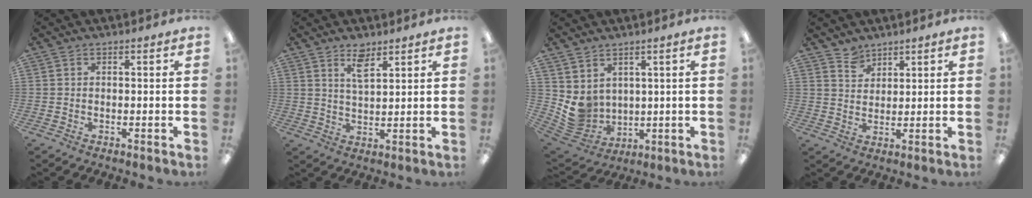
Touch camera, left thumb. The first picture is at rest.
{"total": 5.5, "force": [4.0, 2.1, 3.1], "torque": [-0.046, -0.018, 0.067]}
{"total": 7.0, "force": [3.6, 5.9, 1.2], "torque": [-0.055, -0.035, 0.079]}
{"total": 4.3, "force": [3.6, 2.2, 0.1], "torque": [-0.006, -0.017, 0.070]}